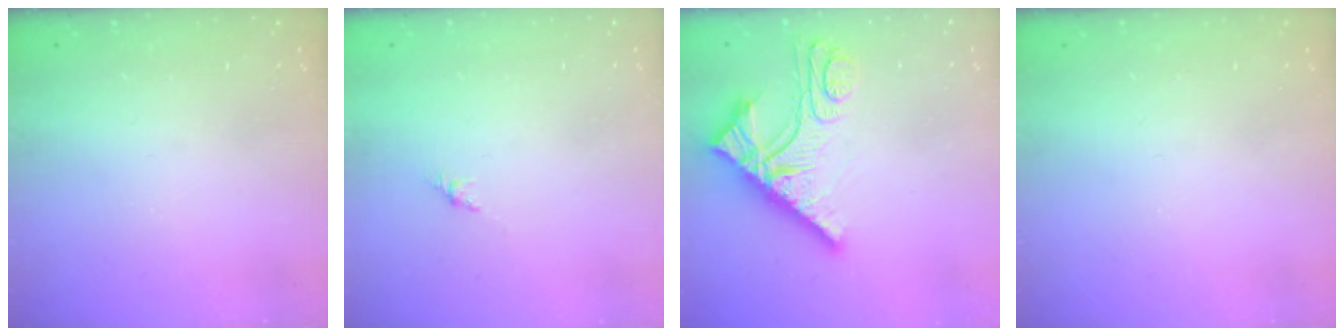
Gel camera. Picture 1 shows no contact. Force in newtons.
{"total": 3.0, "press": 2.9, "slide": 0.7}
{"total": 12.5, "press": 12.5, "slide": 0.7}
{"total": 0.0}